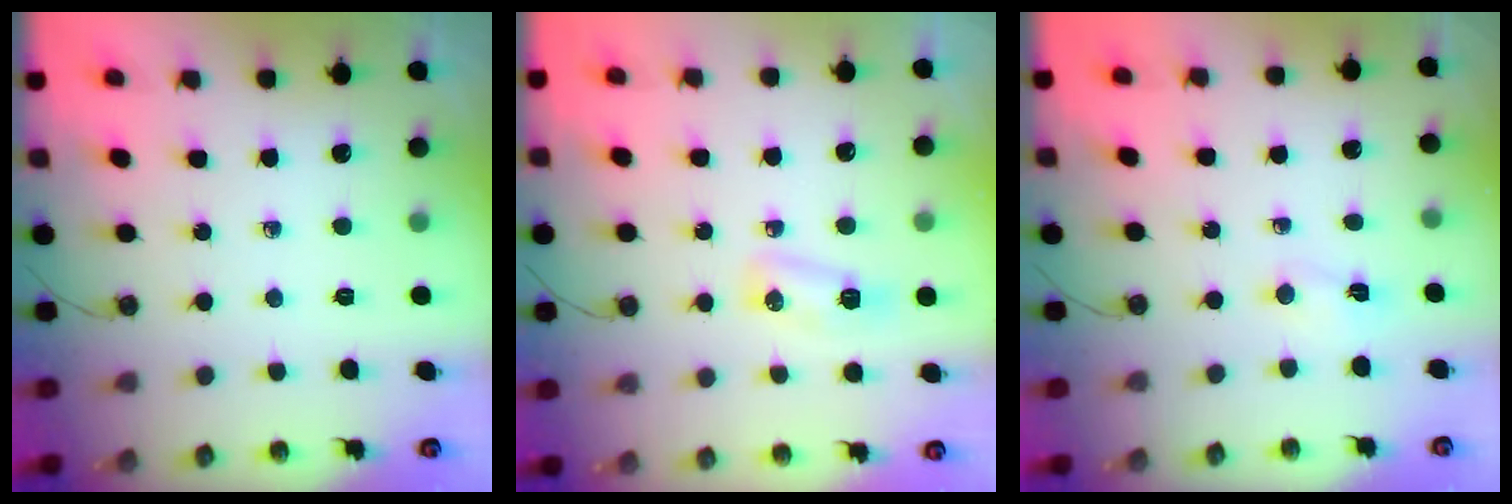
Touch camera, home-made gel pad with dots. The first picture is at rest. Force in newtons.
{"total": 5.6, "press": 5.6, "slide": 0.7}
{"total": 2.3, "press": 2.2, "slide": 0.7}